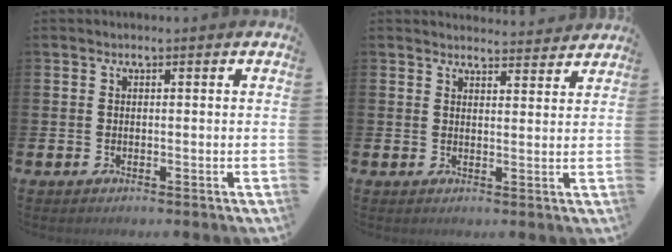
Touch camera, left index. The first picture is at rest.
{"total": 3.2, "force": [3.2, 0.3, -0.1], "torque": [0.007, -0.023, 0.056]}